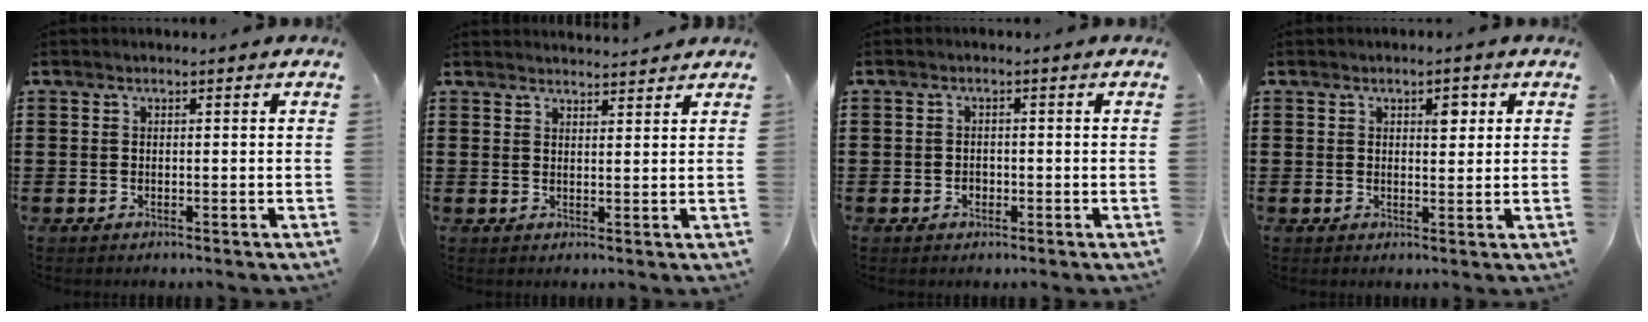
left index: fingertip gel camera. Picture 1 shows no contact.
{"total": 2.2, "force": [2.2, -0.1, 0.0], "torque": [-0.006, -0.003, 0.043]}
{"total": 1.2, "force": [-0.5, 0.9, 0.5], "torque": [-0.013, 0.002, -0.011]}
{"total": 2.8, "force": [1.3, 1.4, 2.1], "torque": [-0.020, -0.001, 0.016]}